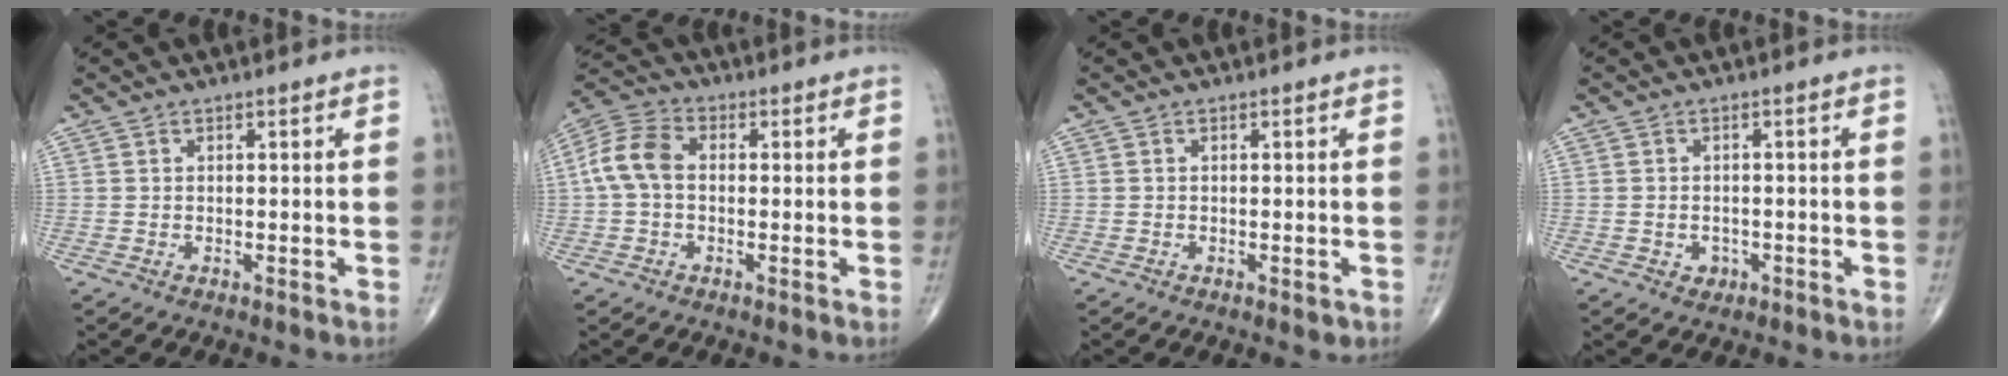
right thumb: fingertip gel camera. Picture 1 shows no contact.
{"total": 8.0, "force": [0.0, 5.4, 5.8], "torque": [-0.120, 0.025, -0.010]}
{"total": 1.0, "force": [-0.4, 0.5, 0.8], "torque": [-0.010, -0.002, -0.005]}
{"total": 2.1, "force": [-0.8, 1.7, 0.8], "torque": [-0.004, 0.005, -0.008]}